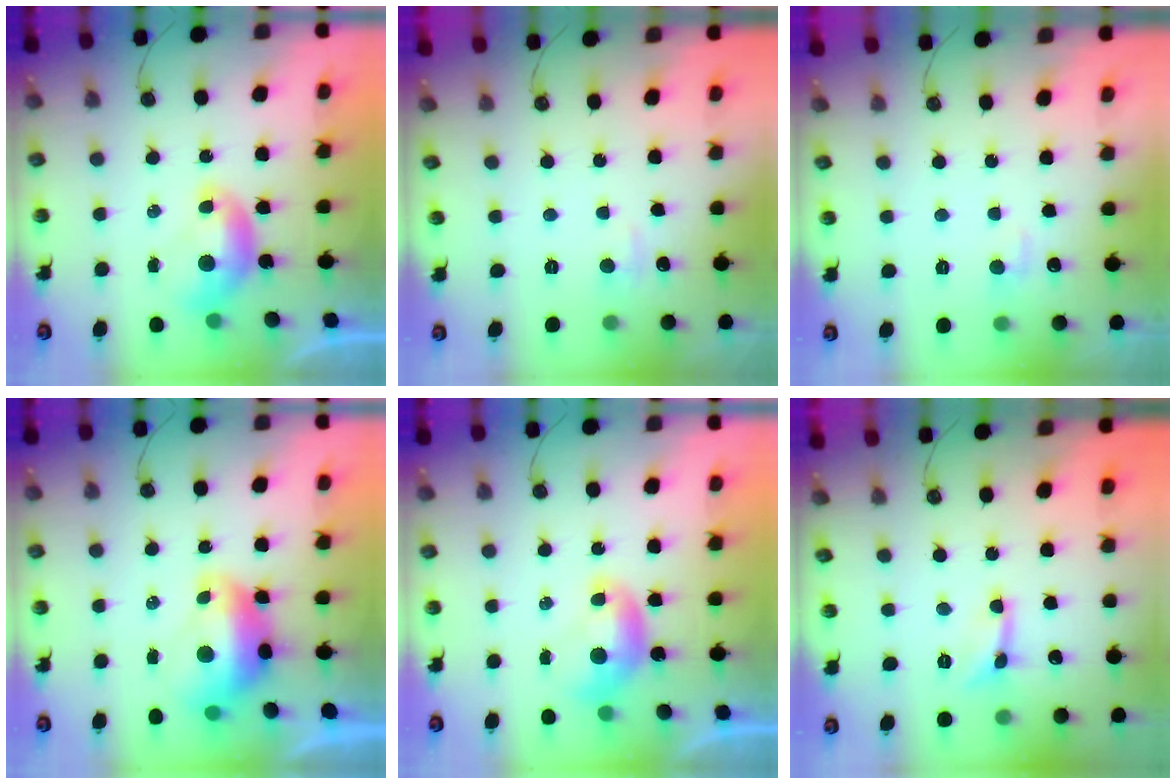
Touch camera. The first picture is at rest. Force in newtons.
{"total": 2.4, "press": 2.3, "slide": 0.2}
{"total": 1.4, "press": 1.2, "slide": 0.7}
{"total": 2.8, "press": 2.7, "slide": 0.7}
{"total": 0.0}
{"total": 2.8, "press": 2.8, "slide": 0.4}